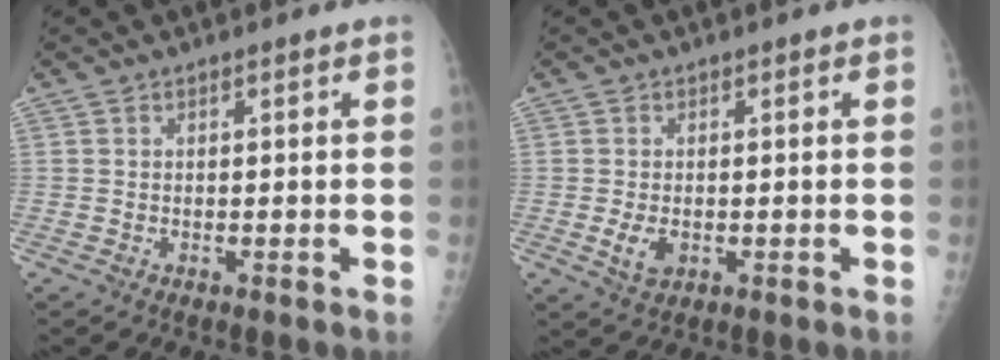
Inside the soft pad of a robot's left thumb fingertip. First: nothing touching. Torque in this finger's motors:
{"motor_torque": [-0.27, 0.36, 0.39, 0.16, 0.01]}